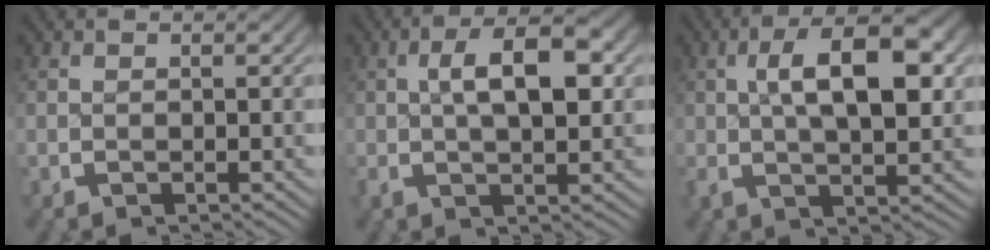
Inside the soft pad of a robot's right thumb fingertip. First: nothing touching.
{"total": 6.4, "force": [0.4, 3.0, 5.6], "torque": [-0.089, 0.005, 0.004]}
{"total": 8.3, "force": [0.8, 3.7, 7.4], "torque": [-0.120, 0.001, 0.015]}